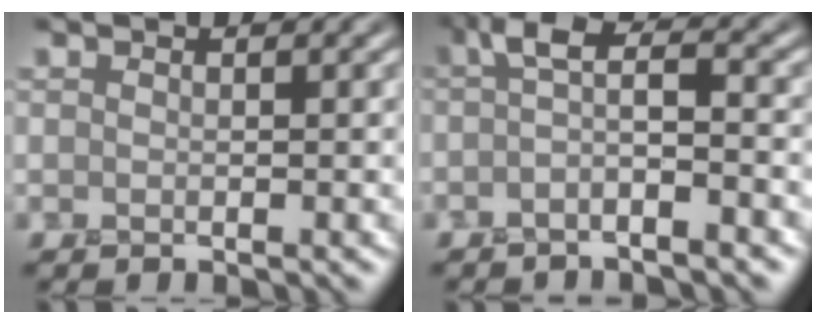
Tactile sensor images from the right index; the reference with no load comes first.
{"total": 3.6, "force": [-1.0, 0.8, 3.3], "torque": [-0.059, 0.010, -0.027]}